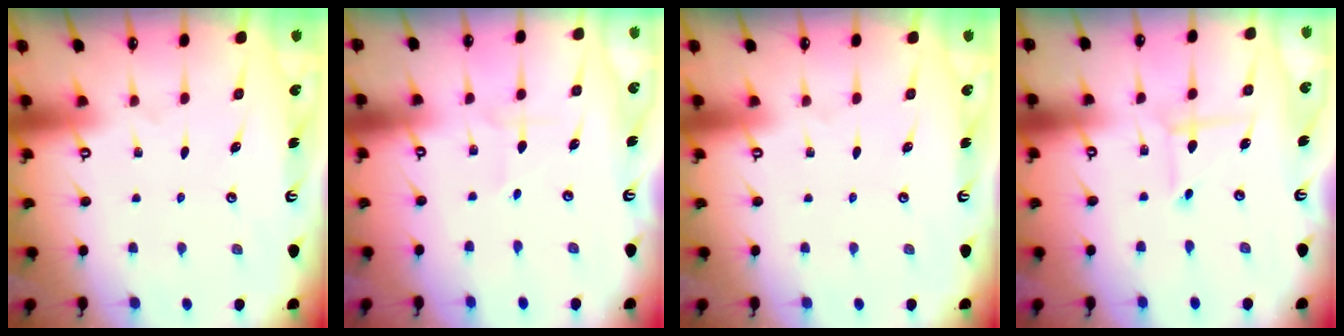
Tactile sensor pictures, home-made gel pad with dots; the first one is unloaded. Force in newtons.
{"total": 2.2, "press": 2.2, "slide": 0.3}
{"total": 0.0}
{"total": 2.2, "press": 2.2, "slide": 0.3}